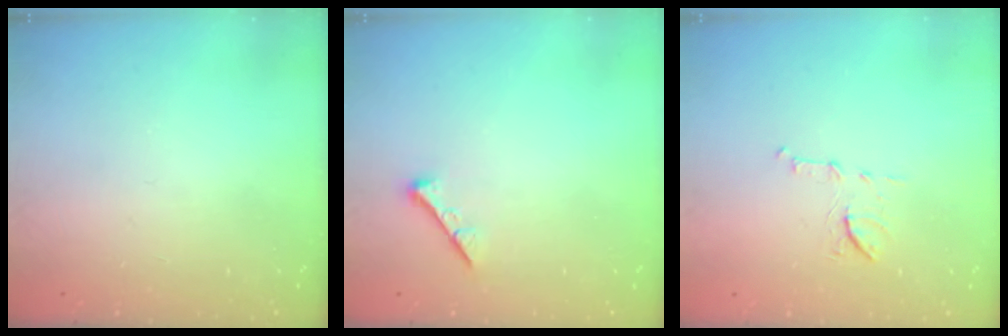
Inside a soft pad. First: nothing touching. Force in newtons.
{"total": 0.0}
{"total": 7.2, "press": 7.0, "slide": 1.5}